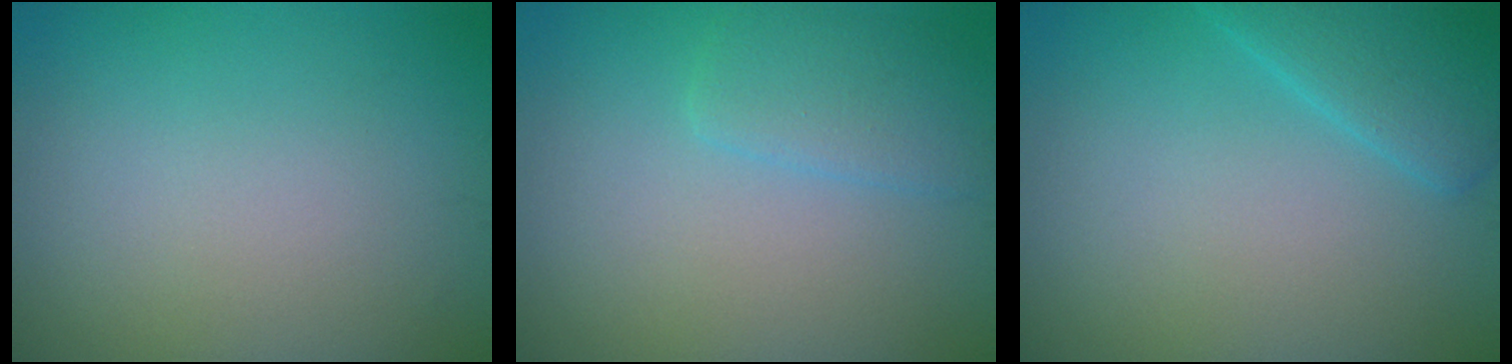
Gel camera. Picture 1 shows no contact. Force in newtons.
{"total": 2.7, "press": 2.7, "slide": 0.0}
{"total": 3.4, "press": 3.4, "slide": 0.2}